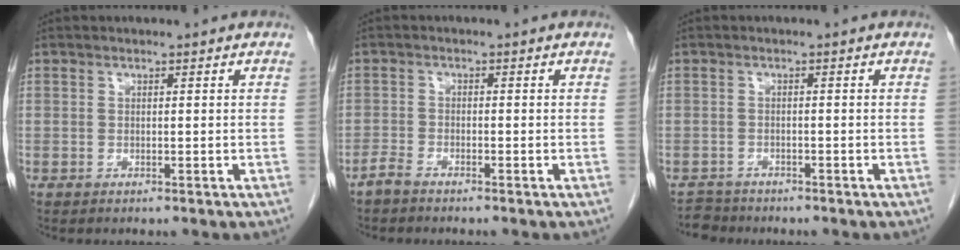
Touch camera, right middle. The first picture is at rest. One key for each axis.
{"total": 1.9, "fx": -1.7, "fy": 0.3, "fz": 0.7, "tx": -0.020, "ty": -0.002, "tz": -0.034}
{"total": 2.6, "fx": -2.4, "fy": 0.8, "fz": -0.7, "tx": 0.007, "ty": -0.005, "tz": -0.044}